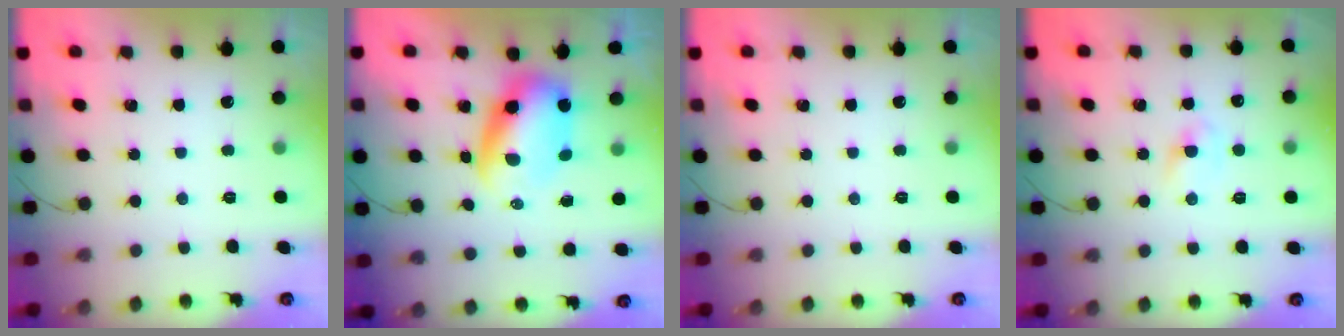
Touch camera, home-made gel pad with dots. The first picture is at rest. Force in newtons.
{"total": 7.7, "press": 7.4, "slide": 2.0}
{"total": 0.0}
{"total": 2.7, "press": 2.5, "slide": 1.0}